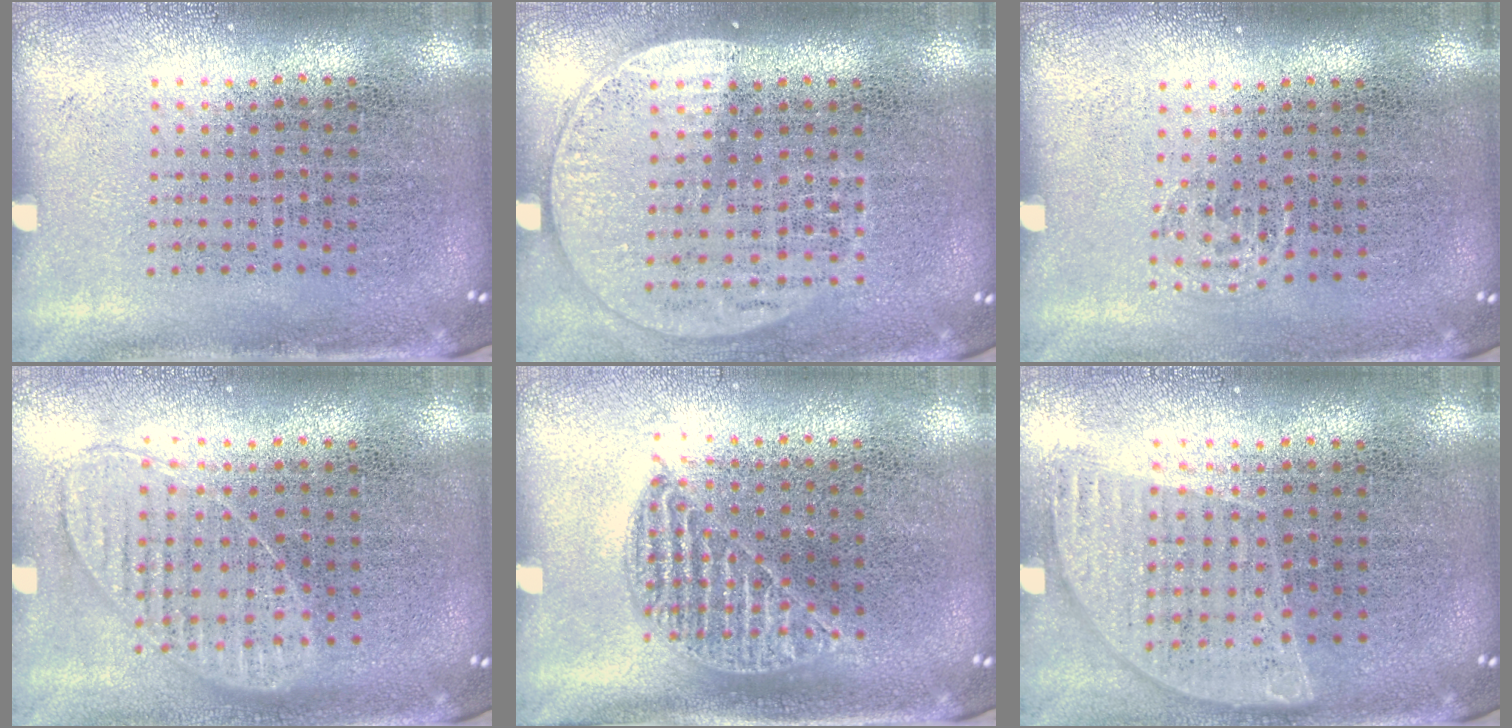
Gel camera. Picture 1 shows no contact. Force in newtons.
{"total": 1.6, "press": 1.4, "slide": 0.7}
{"total": 0.6, "press": 0.5, "slide": 0.3}
{"total": 0.9, "press": 0.8, "slide": 0.3}
{"total": 0.9, "press": 0.8, "slide": 0.4}
{"total": 0.8, "press": 0.8, "slide": 0.2}